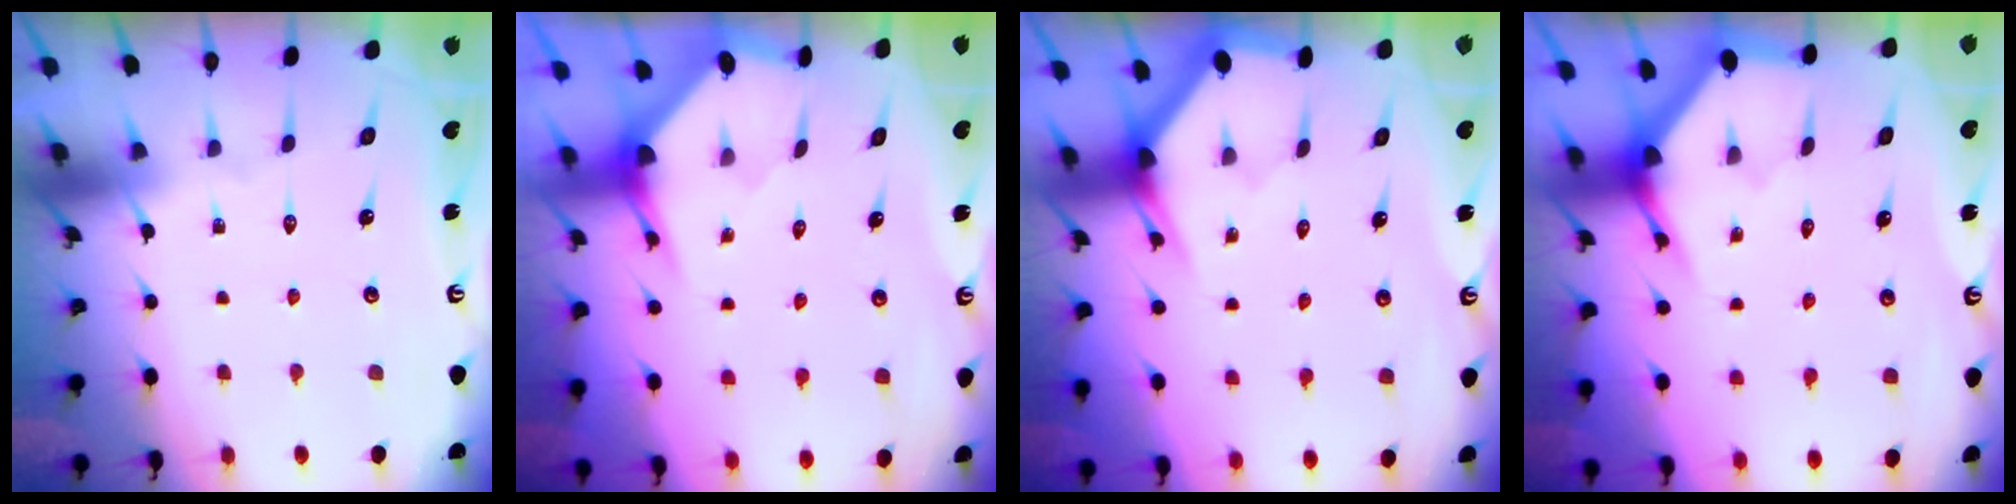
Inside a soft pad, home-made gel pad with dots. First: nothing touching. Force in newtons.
{"total": 3.1, "press": 3.1, "slide": 0.1}
{"total": 3.1, "press": 3.1, "slide": 0.2}
{"total": 3.4, "press": 3.4, "slide": 0.3}